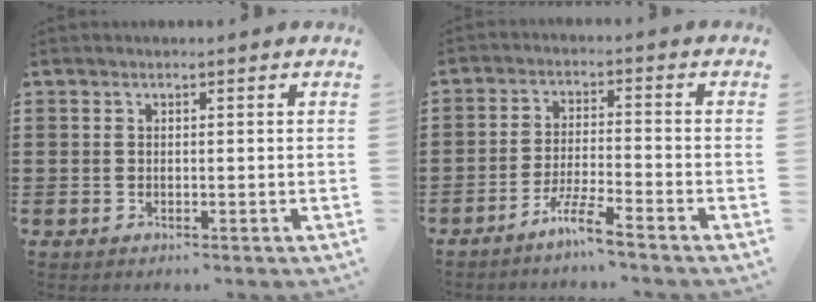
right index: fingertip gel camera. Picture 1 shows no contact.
{"total": 5.0, "force": [-4.2, -0.4, 2.8], "torque": [-0.069, -0.012, -0.083]}